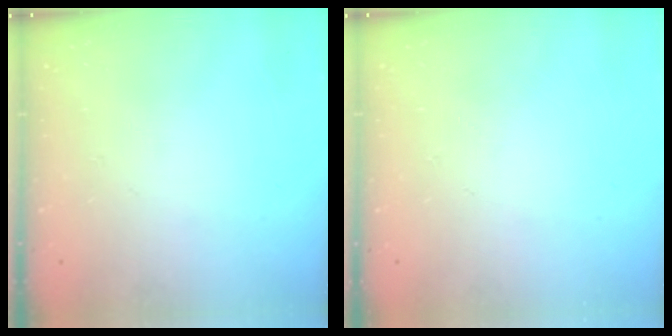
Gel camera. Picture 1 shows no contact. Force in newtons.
{"total": 0.0}